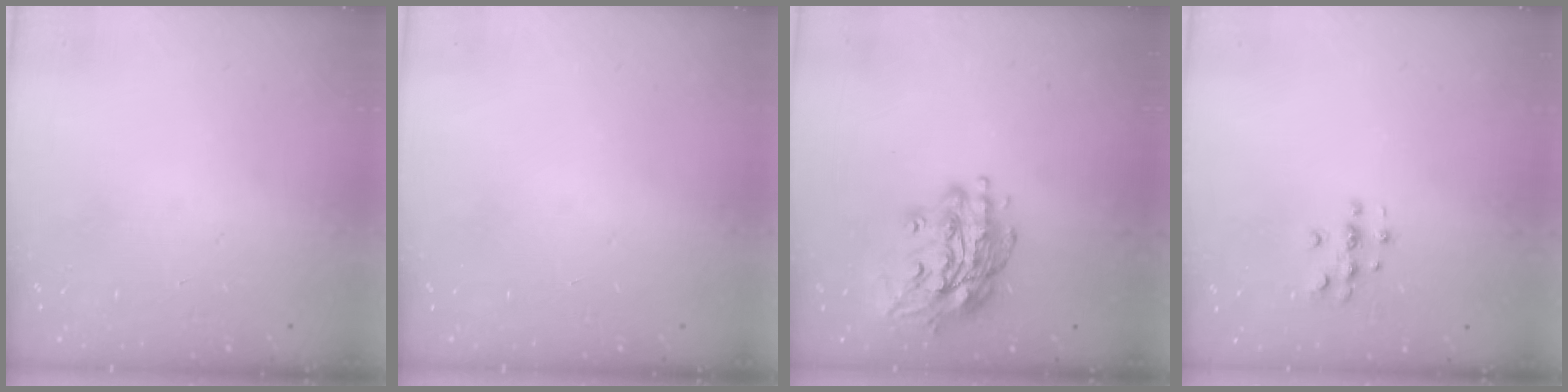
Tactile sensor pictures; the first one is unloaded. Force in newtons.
{"total": 0.0}
{"total": 15.3, "press": 15.3, "slide": 0.8}
{"total": 3.6, "press": 3.5, "slide": 0.4}